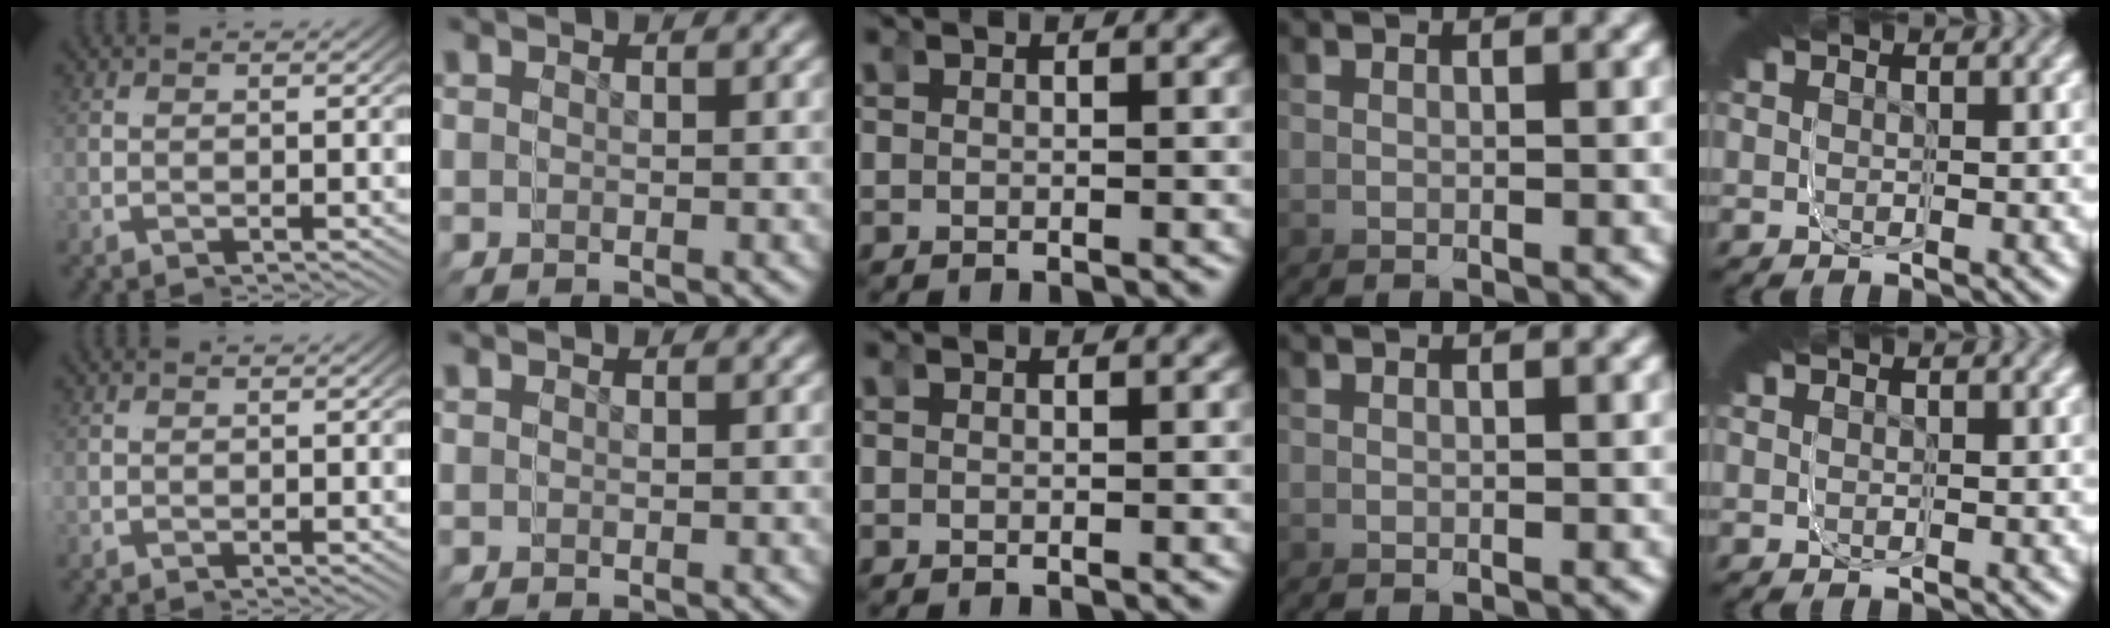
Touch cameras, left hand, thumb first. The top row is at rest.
{}